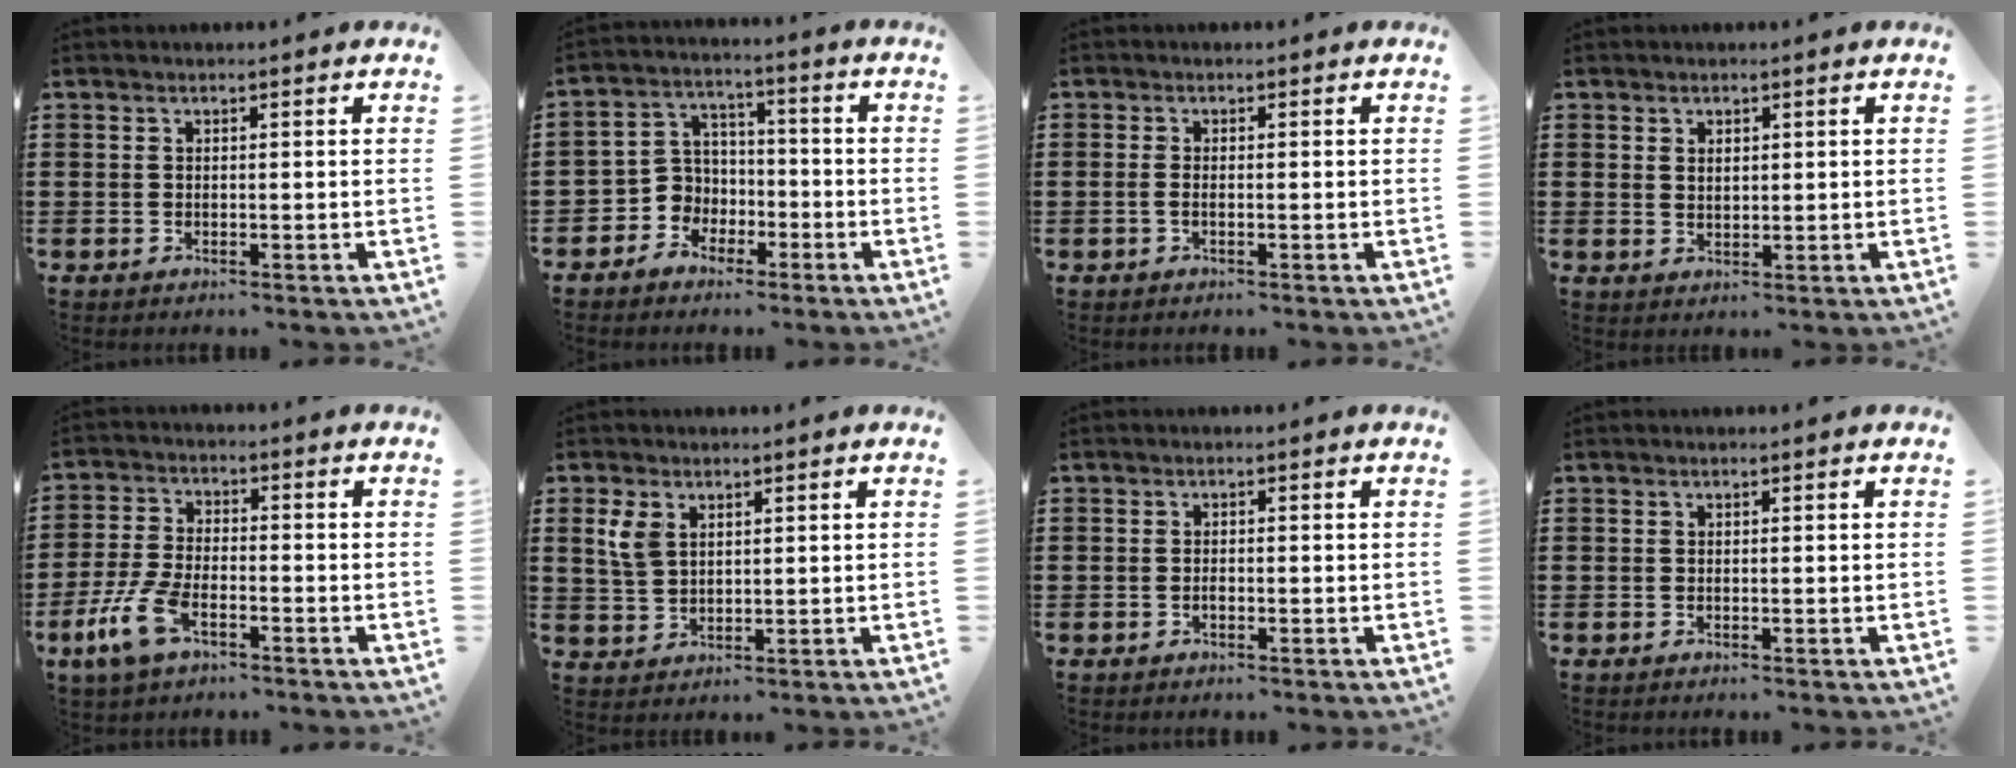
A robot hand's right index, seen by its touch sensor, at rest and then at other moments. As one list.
[{"total": 5.7, "force": [-2.4, 5.1, 0.9], "torque": [-0.049, 0.008, -0.051]}, {"total": 1.0, "force": [-0.5, 0.2, 0.8], "torque": [-0.017, -0.001, -0.008]}, {"total": 1.4, "force": [1.0, 0.9, 0.4], "torque": [-0.010, 0.006, 0.019]}, {"total": 7.6, "force": [-3.8, 3.3, 5.7], "torque": [-0.148, -0.008, -0.077]}, {"total": 4.0, "force": [1.8, 2.5, 2.5], "torque": [-0.058, 0.010, 0.033]}, {"total": 0.7, "force": [-0.4, 0.4, 0.5], "torque": [-0.010, -0.002, -0.007]}, {"total": 0.0}]